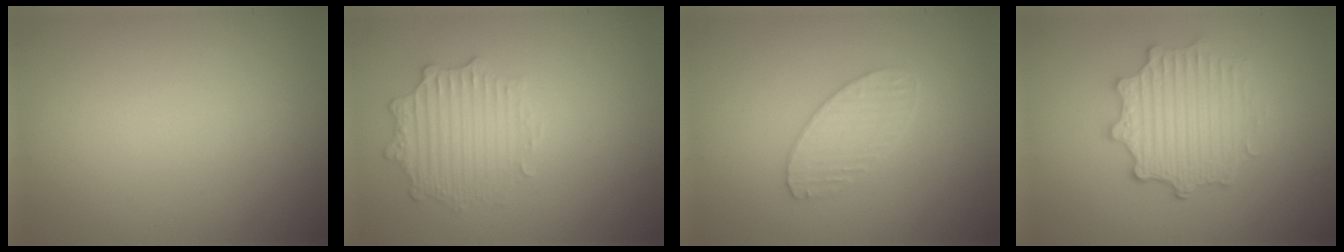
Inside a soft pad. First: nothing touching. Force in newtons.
{"total": 2.5, "press": 2.3, "slide": 1.0}
{"total": 2.6, "press": 2.6, "slide": 0.2}
{"total": 4.5, "press": 3.7, "slide": 2.4}